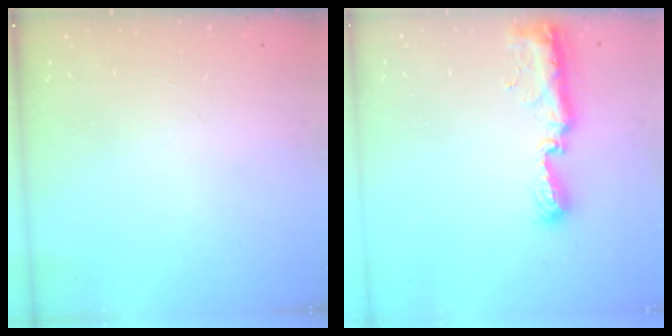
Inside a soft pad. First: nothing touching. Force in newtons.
{"total": 11.2, "press": 10.1, "slide": 4.8}